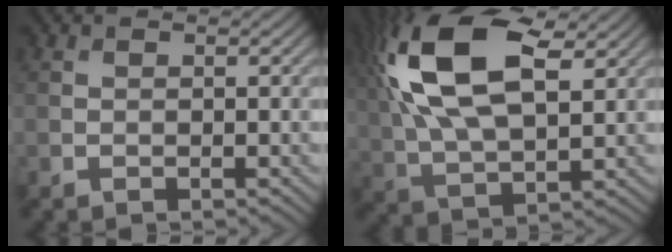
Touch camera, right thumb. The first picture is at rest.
{"total": 17.3, "force": [6.1, 8.5, 13.7], "torque": [-0.302, 0.027, 0.099]}